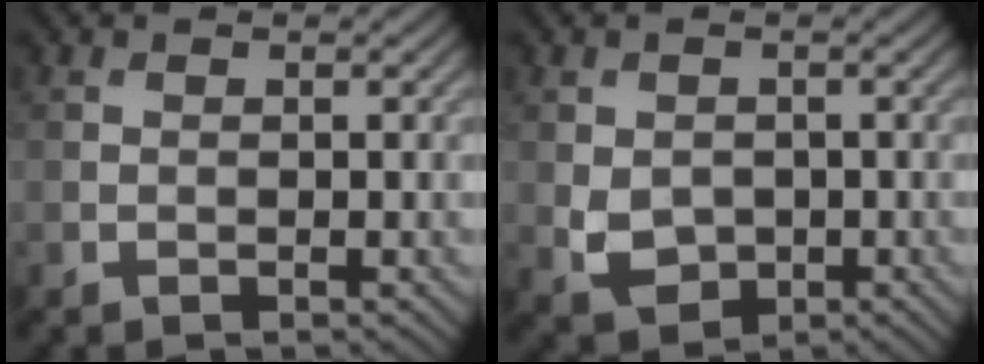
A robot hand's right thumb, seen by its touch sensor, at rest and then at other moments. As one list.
[{"total": 3.3, "force": [-0.4, 2.8, 1.7], "torque": [-0.047, -0.008, -0.002]}]